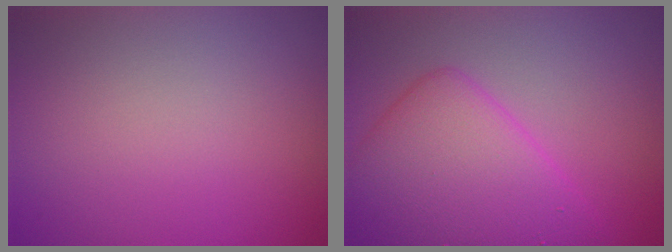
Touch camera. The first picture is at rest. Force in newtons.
{"total": 7.6, "press": 7.6, "slide": 0.1}